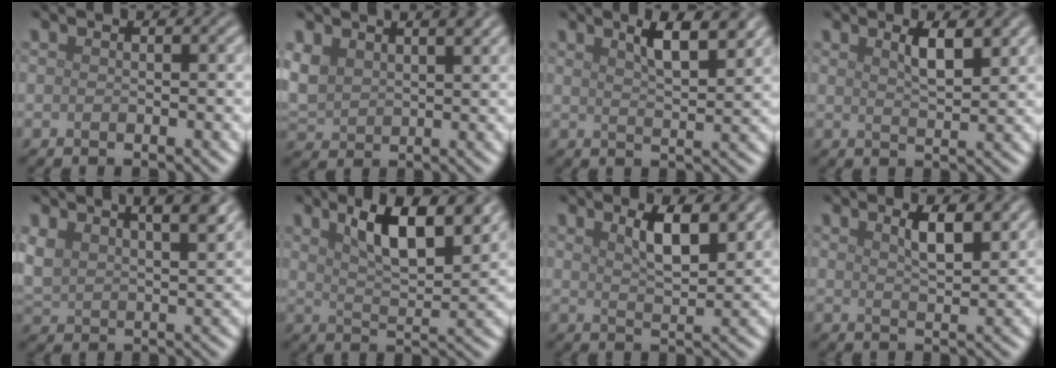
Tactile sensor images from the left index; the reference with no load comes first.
{"total": 4.9, "force": [2.5, 3.0, 3.0], "torque": [-0.075, 0.003, 0.047]}
{"total": 5.1, "force": [3.0, 1.4, 3.8], "torque": [-0.048, 0.010, 0.042]}
{"total": 3.2, "force": [1.7, 0.8, 2.6], "torque": [-0.039, 0.002, 0.029]}
{"total": 6.3, "force": [3.9, 2.8, 4.0], "torque": [-0.077, 0.007, 0.064]}
{"total": 7.9, "force": [4.3, 2.3, 6.1], "torque": [-0.097, 0.006, 0.071]}
{"total": 4.6, "force": [2.3, 1.4, 3.7], "torque": [-0.059, 0.001, 0.038]}
{"total": 3.4, "force": [1.8, 0.9, 2.7], "torque": [-0.042, 0.002, 0.031]}